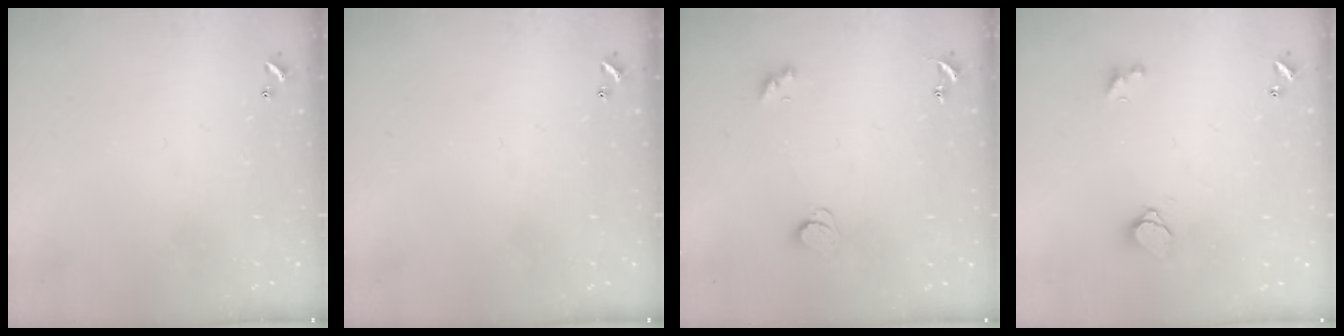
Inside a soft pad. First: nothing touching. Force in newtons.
{"total": 0.0}
{"total": 2.4, "press": 2.3, "slide": 0.6}
{"total": 1.6, "press": 1.5, "slide": 0.5}